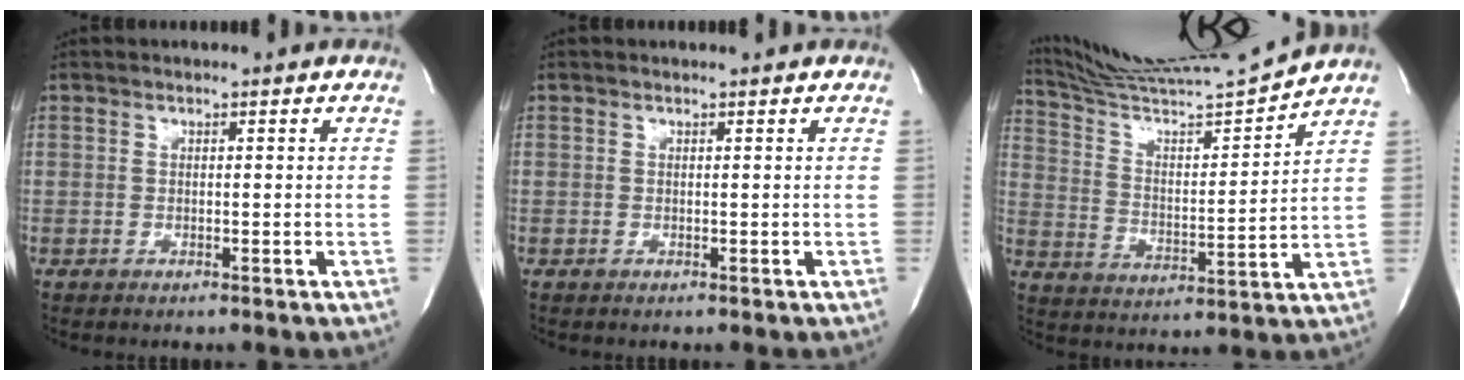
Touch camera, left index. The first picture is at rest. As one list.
[{"total": 0.0}, {"total": 16.2, "force": [15.2, -2.5, 4.7], "torque": [-0.100, -0.044, 0.256]}]